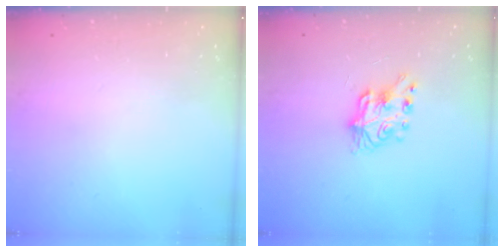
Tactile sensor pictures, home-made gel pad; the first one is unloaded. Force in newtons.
{"total": 7.2, "press": 7.2, "slide": 0.4}